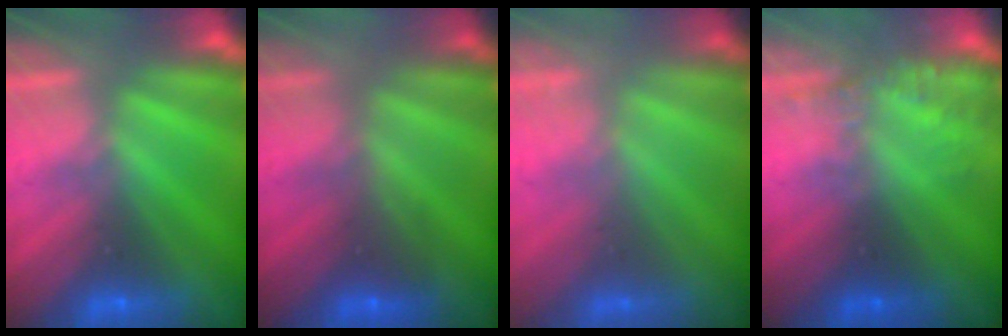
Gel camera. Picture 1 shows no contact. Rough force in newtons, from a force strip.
{"total": 2.1}
{"total": 1.8}
{"total": 2.2}